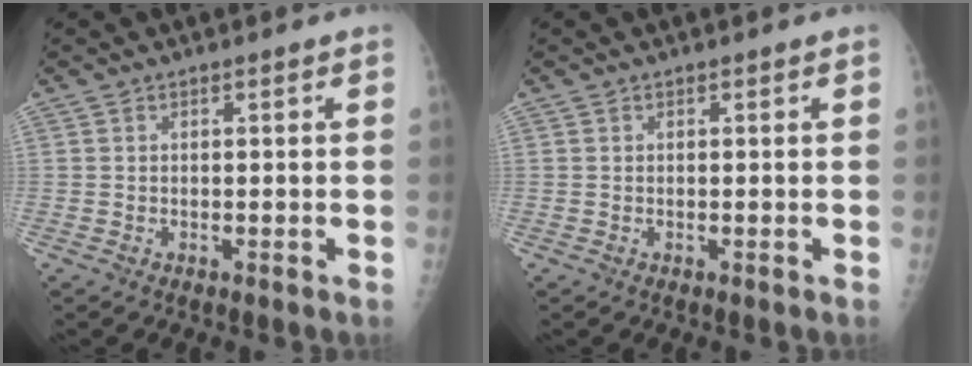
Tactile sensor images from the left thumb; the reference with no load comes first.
{"total": 0.0}